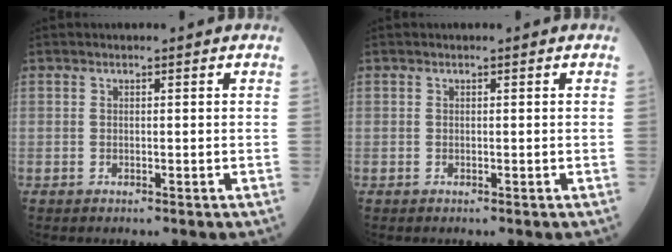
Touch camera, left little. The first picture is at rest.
{"total": 0.0}